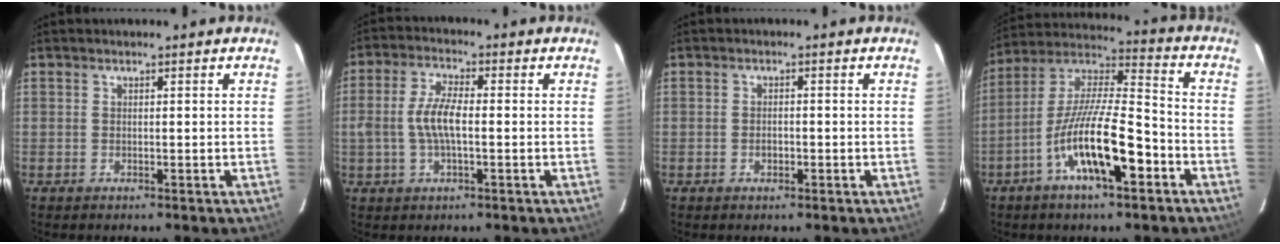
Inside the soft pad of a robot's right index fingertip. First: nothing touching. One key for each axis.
{"total": 6.6, "fx": -0.8, "fy": 2.4, "fz": 6.1, "tx": -0.124, "ty": 0.008, "tz": -0.016}
{"total": 1.5, "fx": -0.7, "fy": 1.0, "fz": 0.9, "tx": -0.018, "ty": 0.002, "tz": -0.011}
{"total": 15.9, "fx": -7.2, "fy": 3.9, "fz": 13.7, "tx": -0.254, "ty": -0.007, "tz": -0.133}